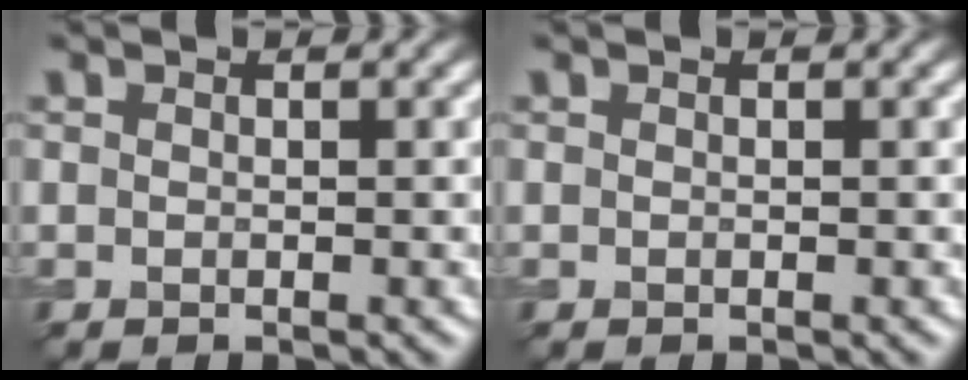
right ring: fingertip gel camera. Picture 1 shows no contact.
{"total": 0.0}